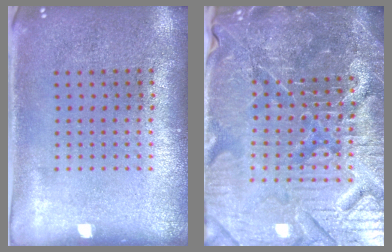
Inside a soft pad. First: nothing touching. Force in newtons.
{"total": 6.6, "press": 5.9, "slide": 2.8}